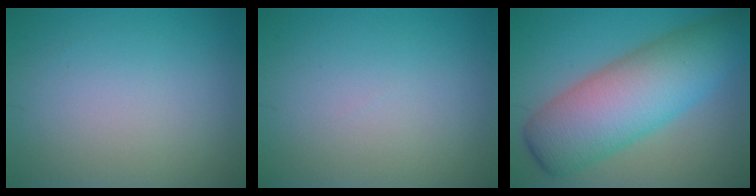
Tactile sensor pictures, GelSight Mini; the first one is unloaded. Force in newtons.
{"total": 0.0}
{"total": 10.5, "press": 10.5, "slide": 0.2}